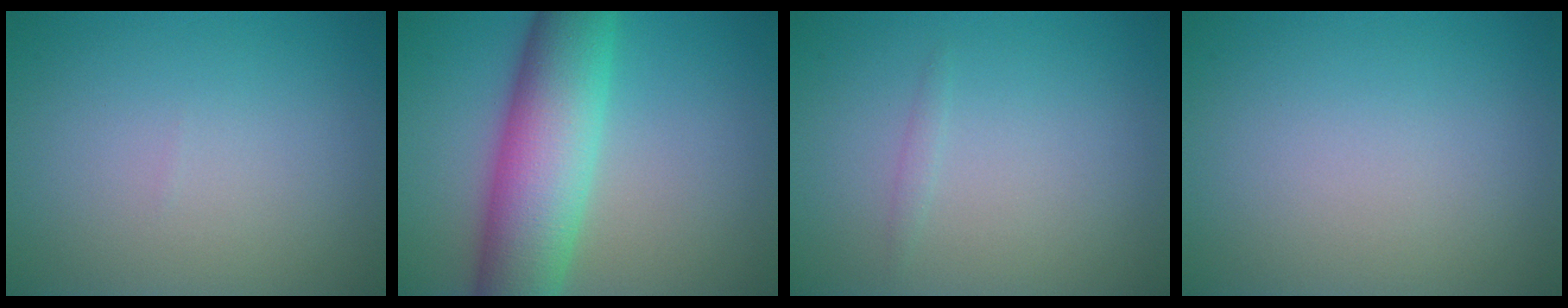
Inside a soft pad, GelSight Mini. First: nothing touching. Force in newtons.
{"total": 9.9, "press": 9.9, "slide": 0.2}
{"total": 0.5, "press": 0.5, "slide": 0.0}
{"total": 0.0}